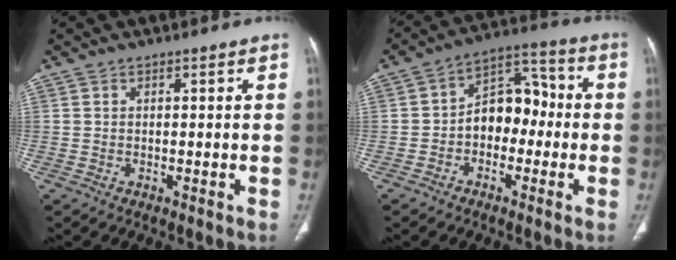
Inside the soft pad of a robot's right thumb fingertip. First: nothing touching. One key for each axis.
{"total": 10.1, "fx": -1.6, "fy": 7.1, "fz": 7.1, "tx": -0.069, "ty": 0.043, "tz": -0.040}